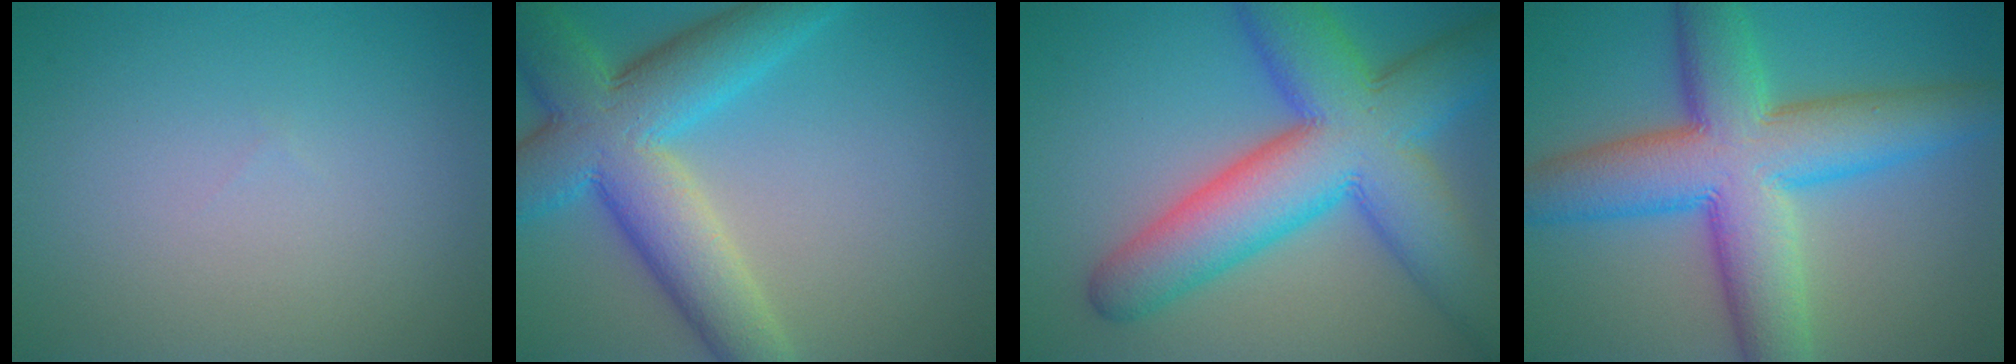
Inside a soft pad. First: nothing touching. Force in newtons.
{"total": 10.2, "press": 10.1, "slide": 0.2}
{"total": 12.7, "press": 12.7, "slide": 0.2}
{"total": 11.5, "press": 11.5, "slide": 0.2}